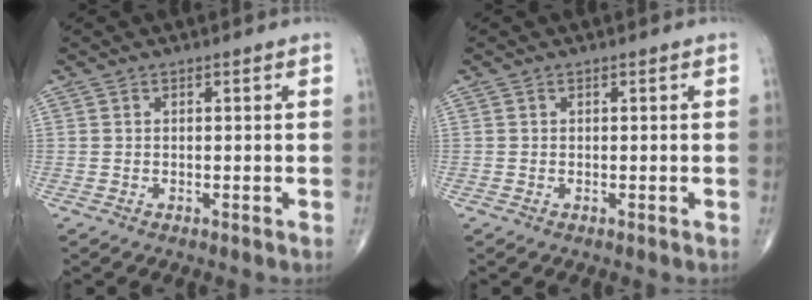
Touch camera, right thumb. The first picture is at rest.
{"total": 0.0}